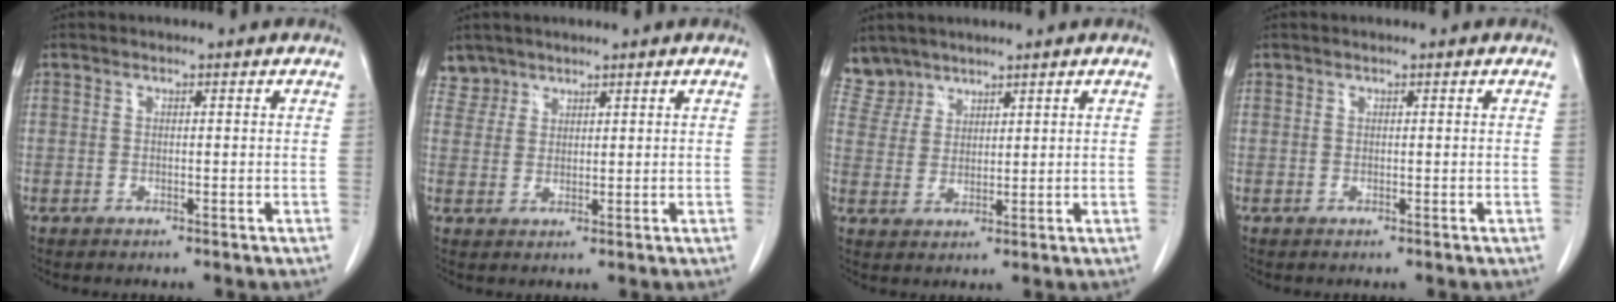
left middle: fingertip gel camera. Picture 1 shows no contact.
{"total": 3.0, "force": [2.5, 1.5, -0.6], "torque": [0.020, 0.006, 0.049]}
{"total": 4.6, "force": [4.0, 2.0, -0.6], "torque": [0.016, 0.003, 0.088]}
{"total": 0.0}